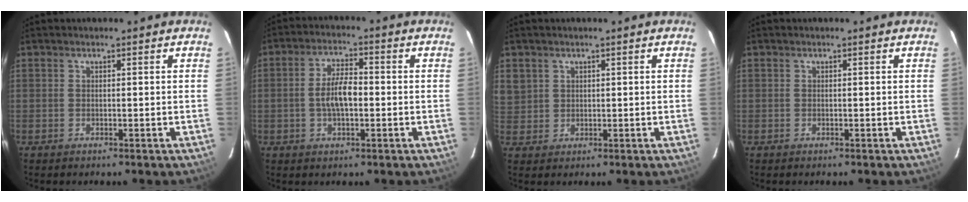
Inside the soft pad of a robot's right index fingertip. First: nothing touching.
{"total": 6.4, "force": [-0.9, 2.7, 5.8], "torque": [-0.110, 0.008, -0.013]}
{"total": 5.3, "force": [1.9, 4.8, 1.1], "torque": [-0.017, 0.008, 0.047]}
{"total": 0.0}